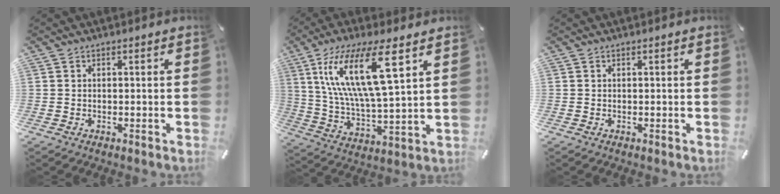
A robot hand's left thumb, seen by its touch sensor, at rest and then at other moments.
{"total": 18.6, "force": [9.0, 5.0, 15.5], "torque": [-0.335, -0.019, 0.141]}
{"total": 0.0}